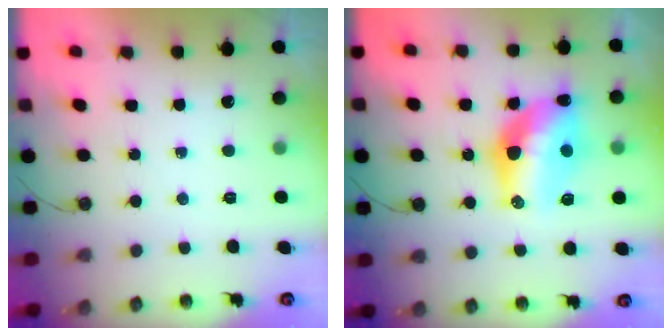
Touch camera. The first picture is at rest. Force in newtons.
{"total": 14.4, "press": 14.2, "slide": 1.8}